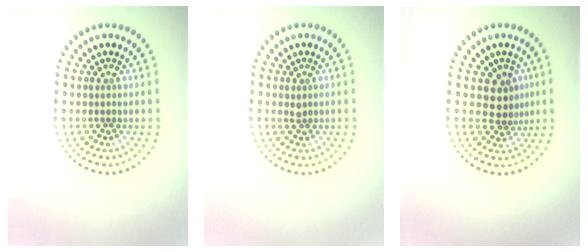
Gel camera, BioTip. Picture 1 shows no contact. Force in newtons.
{"total": 0.5, "press": 0.4, "slide": 0.4}
{"total": 2.9, "press": 2.2, "slide": 1.8}